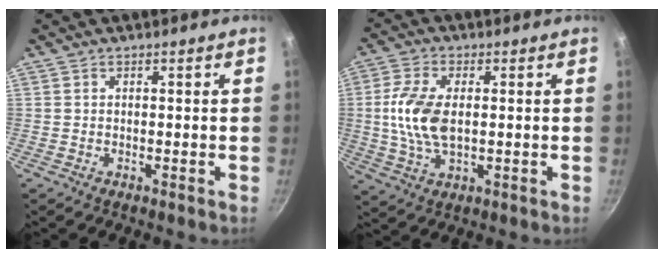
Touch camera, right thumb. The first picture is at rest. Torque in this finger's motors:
{"motor_torque": [0.40, 0.44, 0.84, 0.59, 0.12]}